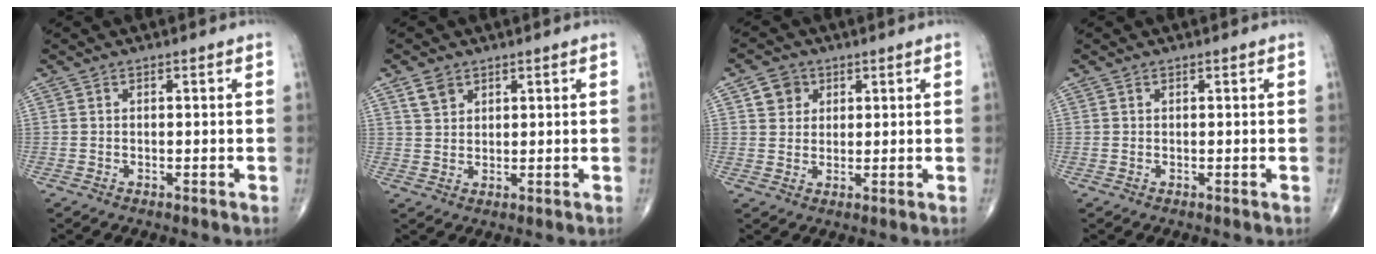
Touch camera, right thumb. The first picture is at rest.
{"total": 3.4, "force": [2.2, 2.3, 1.3], "torque": [-0.017, -0.009, 0.046]}
{"total": 4.5, "force": [1.9, 3.9, 1.3], "torque": [-0.001, -0.006, 0.031]}
{"total": 0.0}